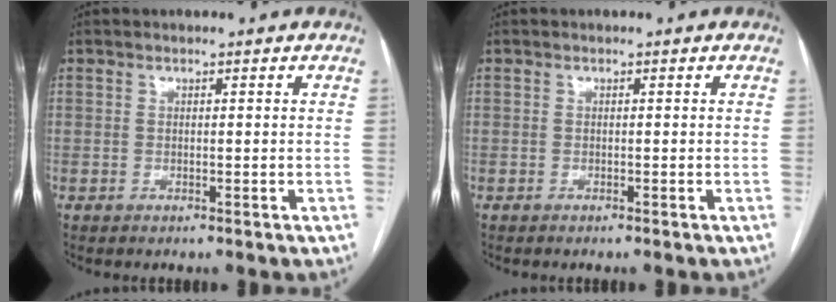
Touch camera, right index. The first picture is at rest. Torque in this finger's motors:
{"motor_torque": [0.00, -0.07, -0.02, 0.01]}